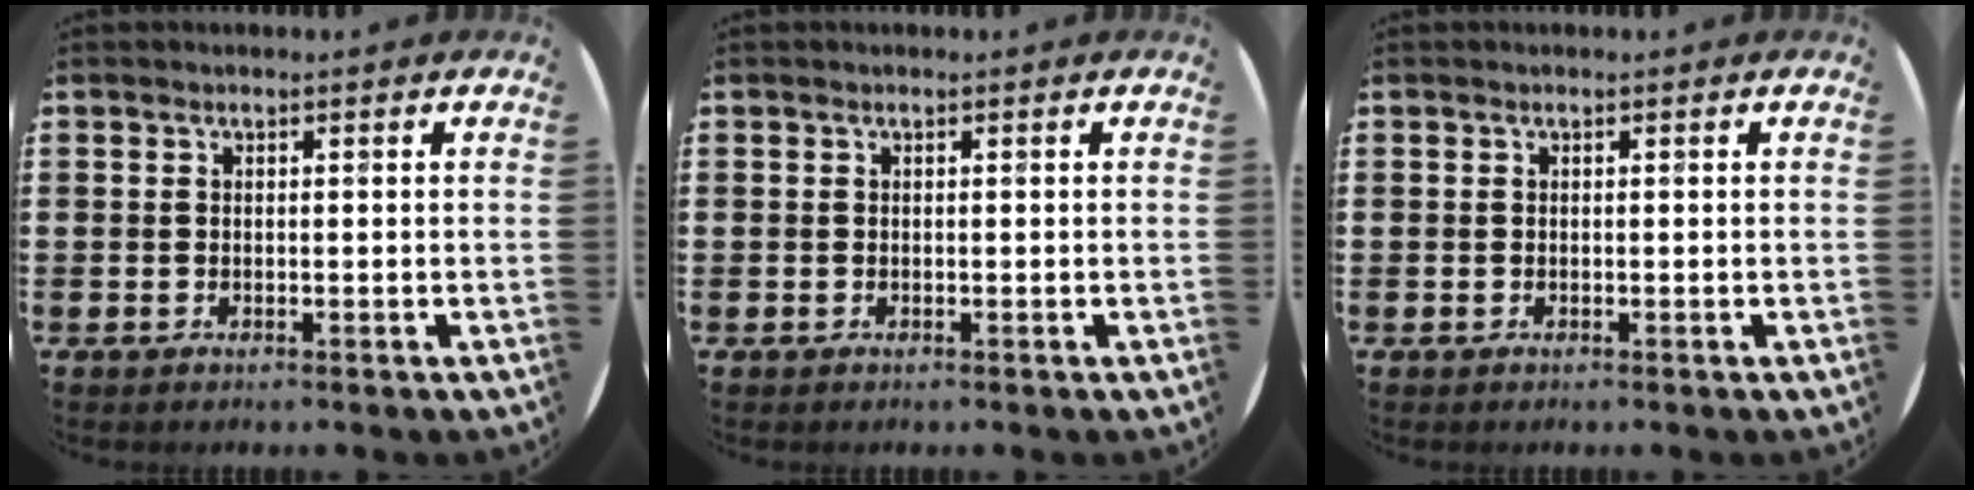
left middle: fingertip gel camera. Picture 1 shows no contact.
{"total": 0.0}
{"total": 0.0}